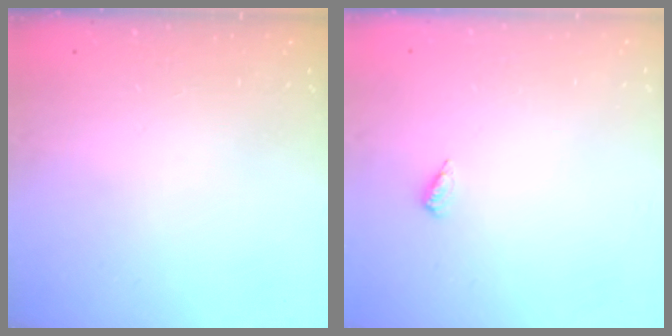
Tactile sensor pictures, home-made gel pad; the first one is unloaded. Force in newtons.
{"total": 2.6, "press": 2.2, "slide": 1.3}